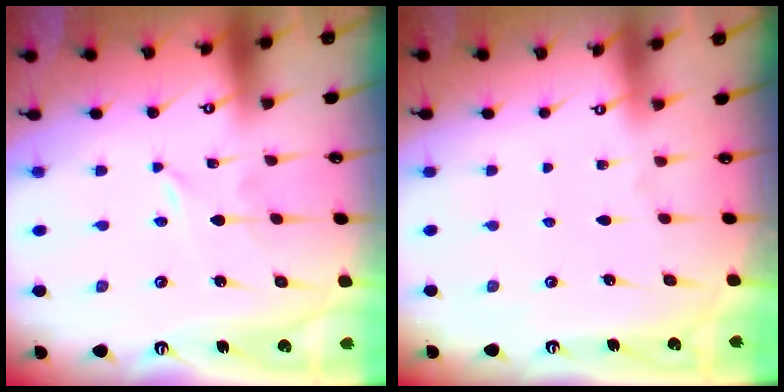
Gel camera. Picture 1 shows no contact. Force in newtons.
{"total": 0.0}